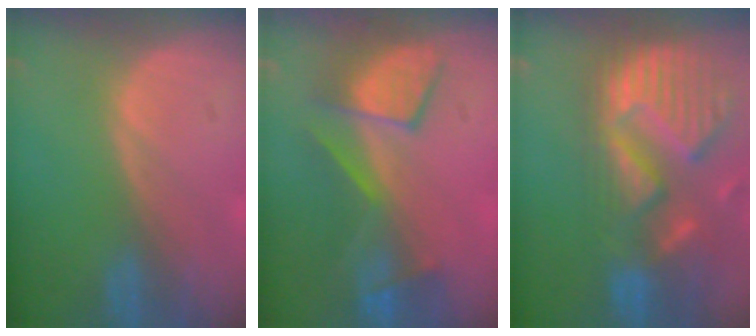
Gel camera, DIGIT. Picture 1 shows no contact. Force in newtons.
{"total": 7.9, "press": 7.8, "slide": 1.2}
{"total": 14.0, "press": 11.6, "slide": 7.7}